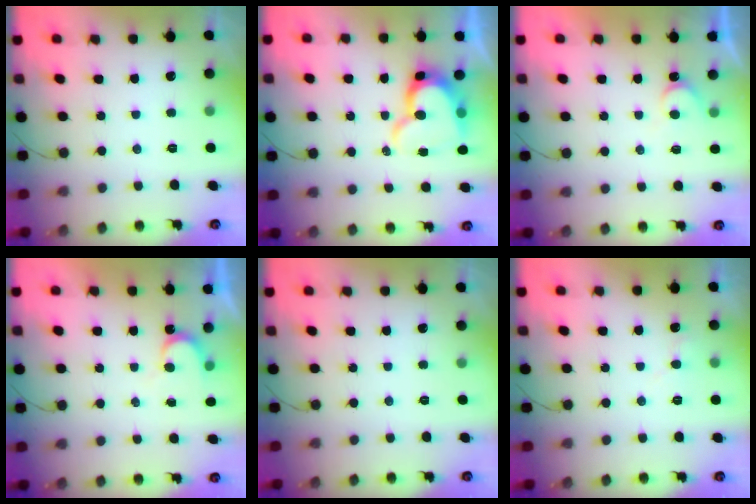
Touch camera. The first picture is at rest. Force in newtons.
{"total": 14.0, "press": 13.9, "slide": 1.4}
{"total": 4.0, "press": 4.0, "slide": 0.4}
{"total": 3.7, "press": 3.7, "slide": 0.4}
{"total": 0.0}
{"total": 4.9, "press": 4.8, "slide": 0.5}